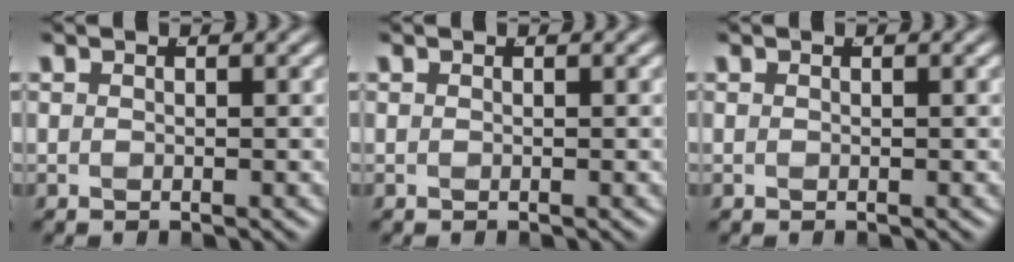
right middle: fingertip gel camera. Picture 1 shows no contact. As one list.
[{"total": 0.0}, {"total": 0.0}]